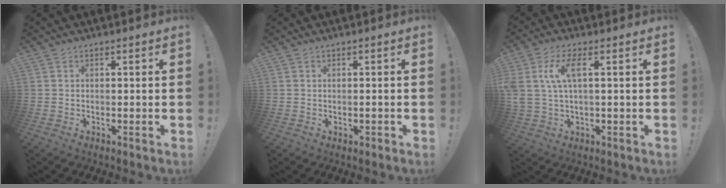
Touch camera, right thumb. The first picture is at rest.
{"total": 0.5, "force": [-0.5, 0.1, 0.2], "torque": [-0.012, 0.003, -0.006]}
{"total": 8.2, "force": [2.2, 3.2, 7.2], "torque": [-0.142, -0.004, 0.039]}